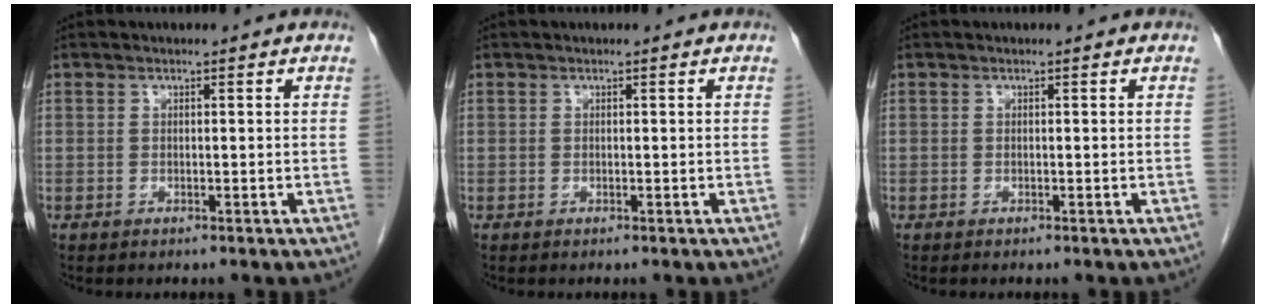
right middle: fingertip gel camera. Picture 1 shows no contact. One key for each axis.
{"total": 0.0}
{"total": 0.0}